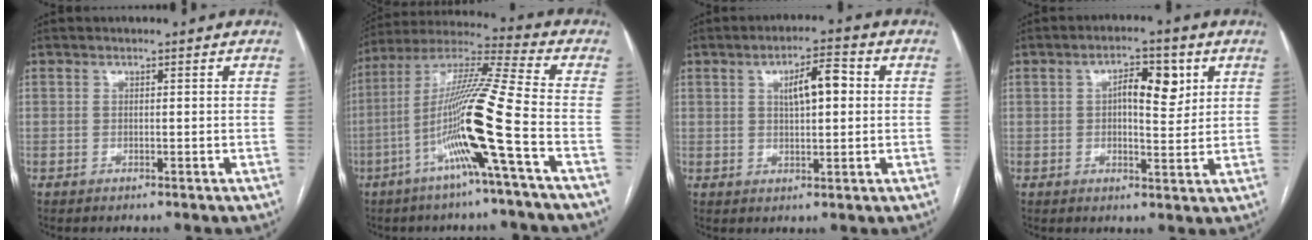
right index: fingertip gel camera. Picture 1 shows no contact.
{"total": 16.1, "force": [-5.5, -1.9, 15.0], "torque": [-0.291, -0.003, -0.113]}
{"total": 6.1, "force": [1.4, 1.7, 5.6], "torque": [-0.095, 0.014, 0.025]}
{"total": 6.5, "force": [2.0, 2.5, 5.6], "torque": [-0.089, 0.010, 0.029]}